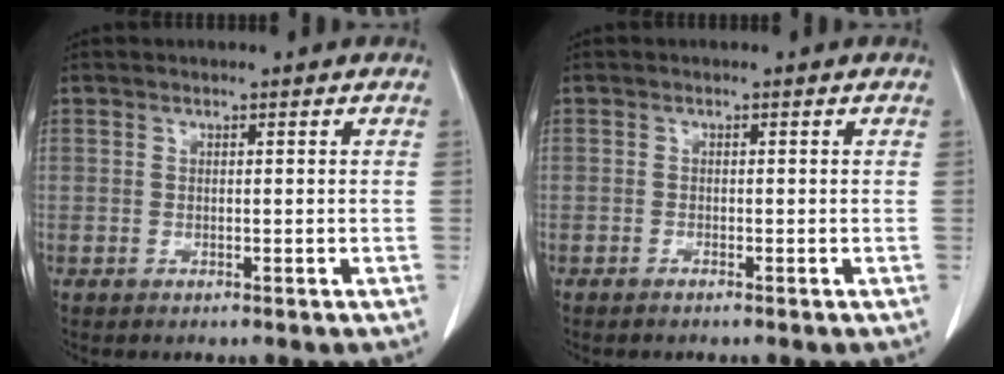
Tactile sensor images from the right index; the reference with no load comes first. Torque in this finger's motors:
{"motor_torque": [0.05, -0.13, -0.03, 0.01]}